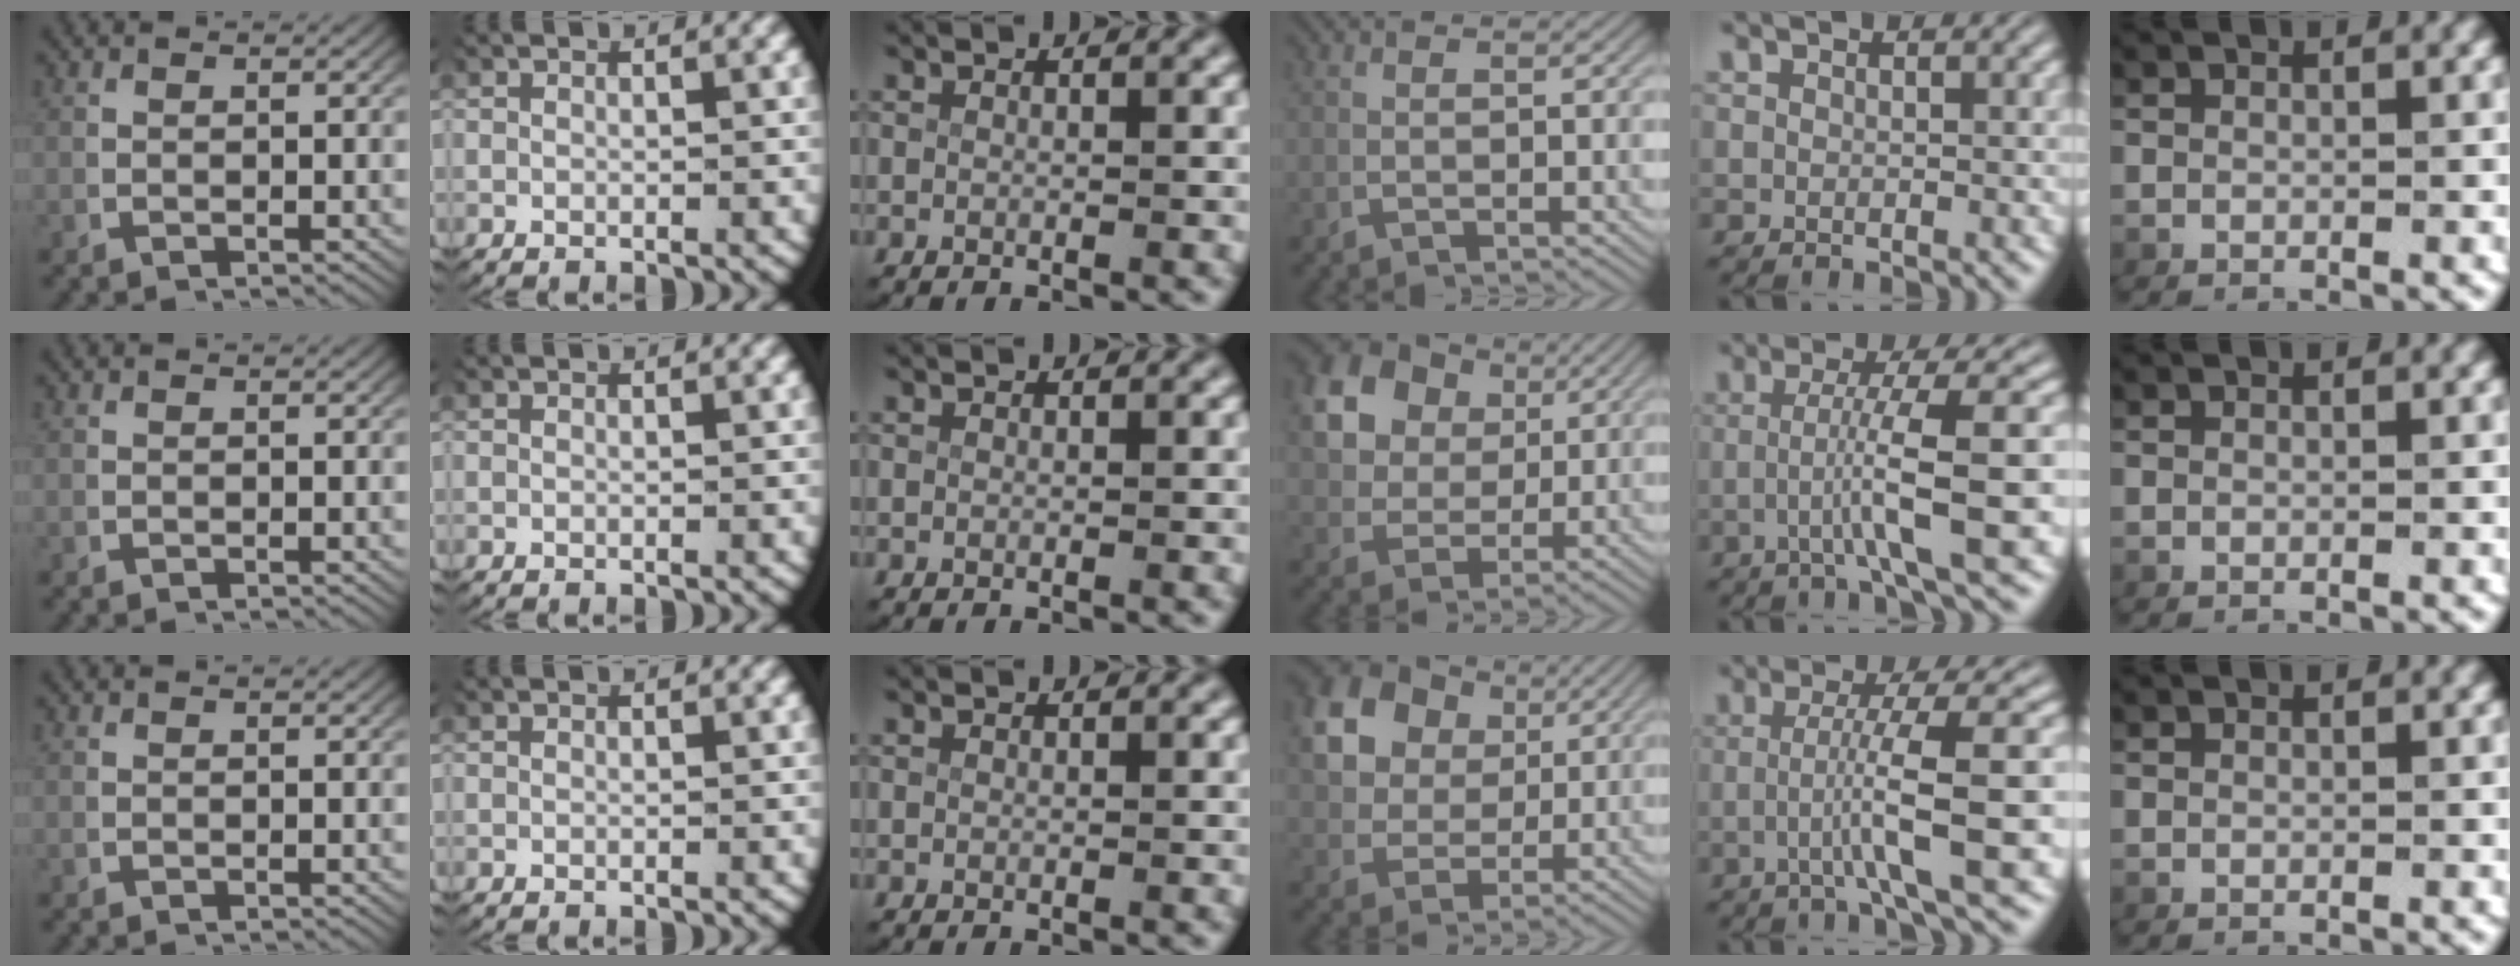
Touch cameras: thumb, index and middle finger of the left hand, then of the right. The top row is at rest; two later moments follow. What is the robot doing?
{"motion": "grasp_and_lifting", "object": "card"}